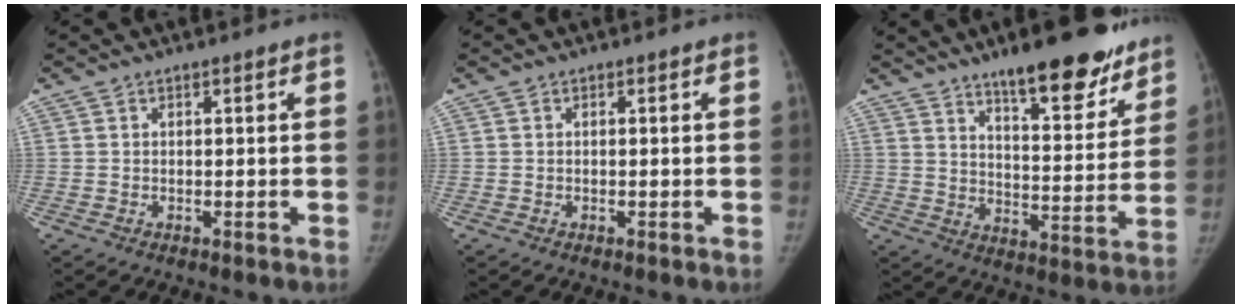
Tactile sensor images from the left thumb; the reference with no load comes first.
{"total": 0.0}
{"total": 17.8, "force": [12.8, 5.3, 11.1], "torque": [-0.108, -0.081, 0.191]}